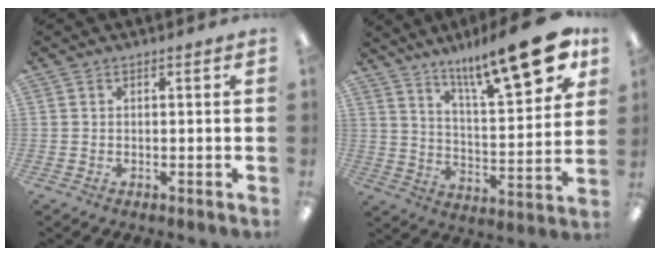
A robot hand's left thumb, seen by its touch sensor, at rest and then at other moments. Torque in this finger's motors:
{"motor_torque": [0.39, 0.45, 1.33, -1.44, 0.29]}